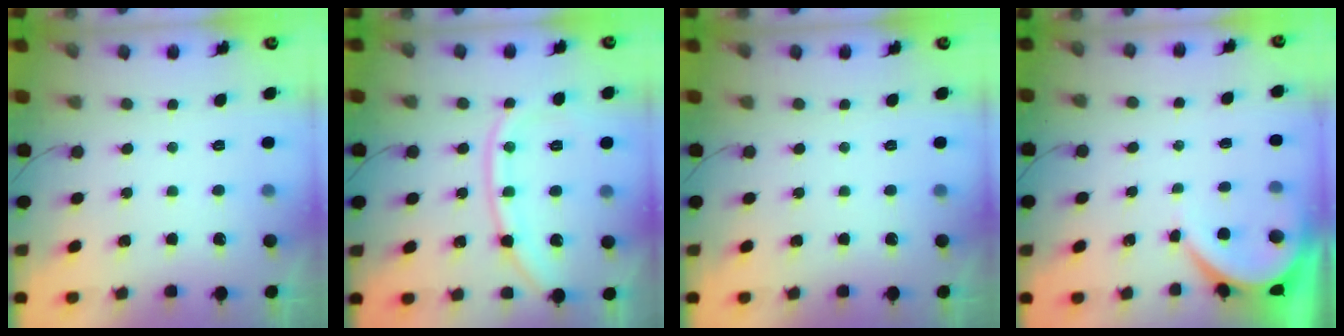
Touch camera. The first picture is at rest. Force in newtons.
{"total": 11.3, "press": 11.2, "slide": 1.2}
{"total": 0.0}
{"total": 3.6, "press": 3.5, "slide": 0.5}